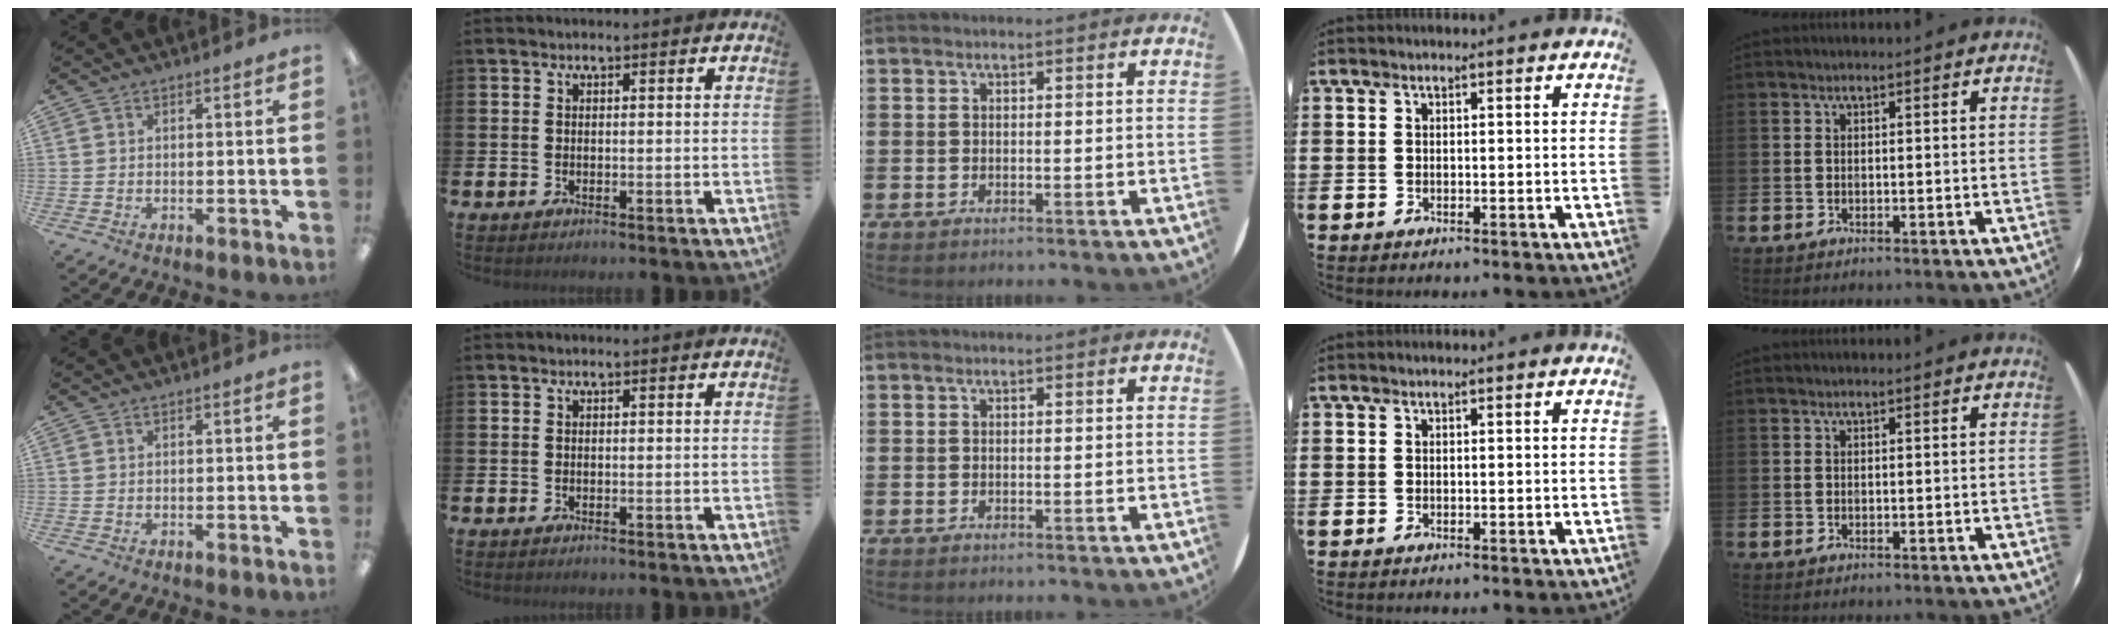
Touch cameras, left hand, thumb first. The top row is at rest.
{}